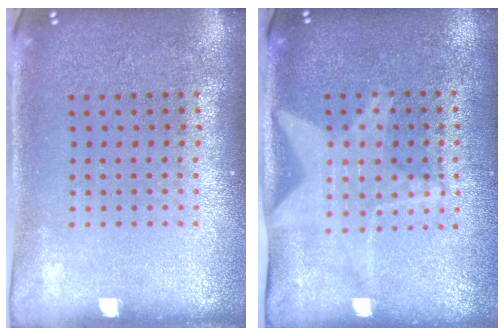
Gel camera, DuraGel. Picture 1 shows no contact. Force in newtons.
{"total": 1.9, "press": 1.6, "slide": 1.1}